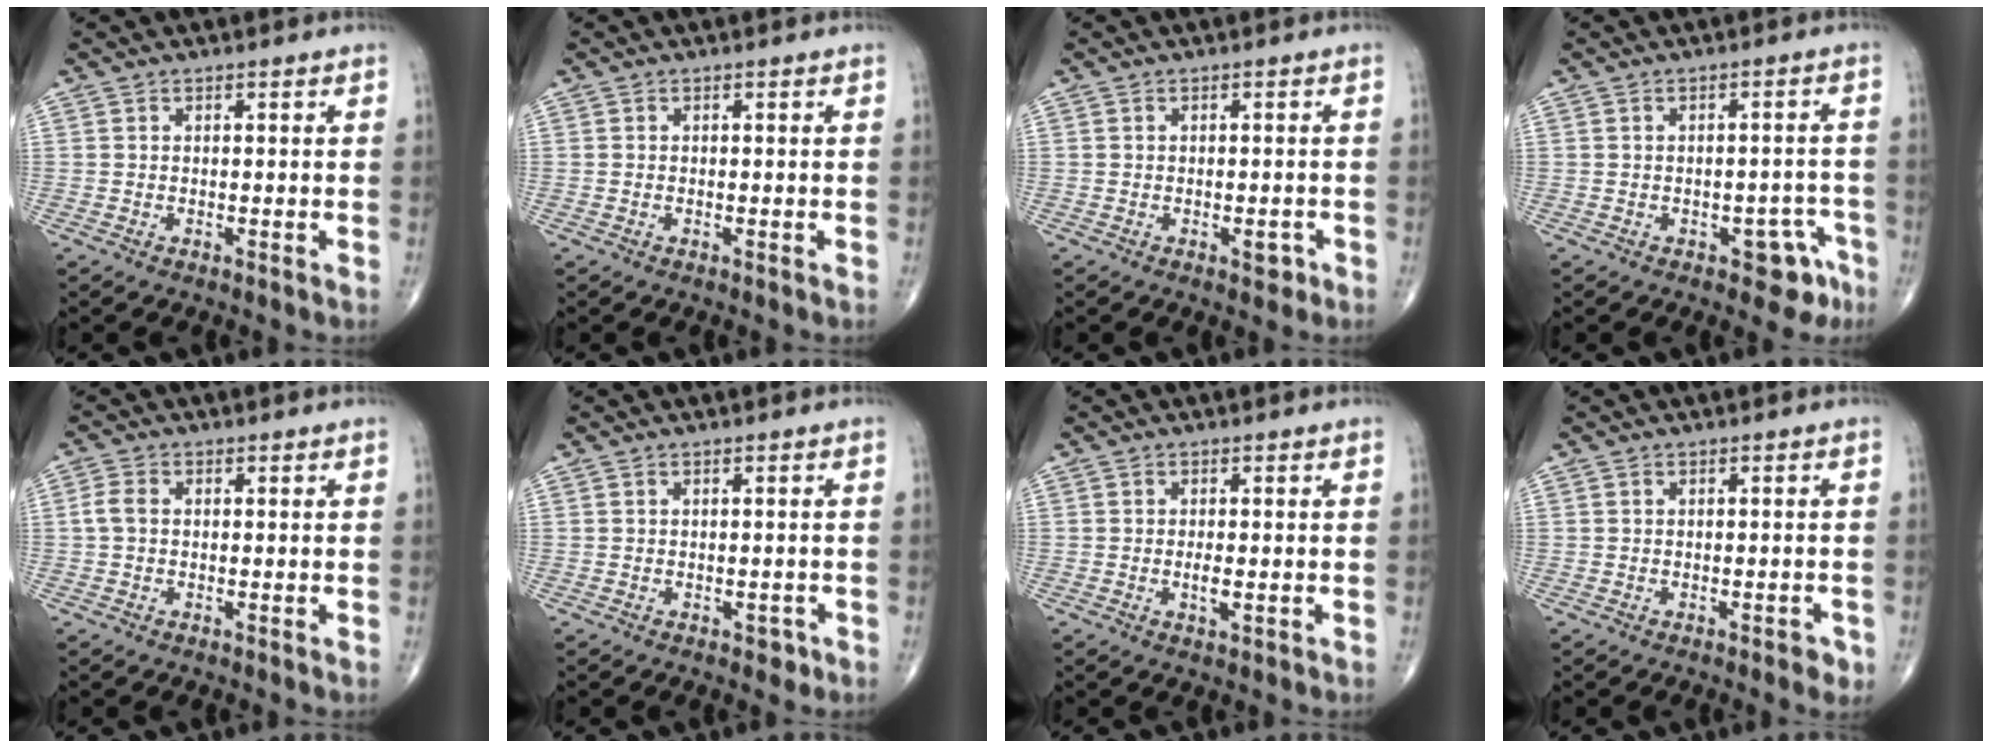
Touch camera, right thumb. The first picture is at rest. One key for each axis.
{"total": 0.0}
{"total": 2.0, "fx": -0.9, "fy": 1.0, "fz": 1.4, "tx": -0.006, "ty": 0.003, "tz": -0.010}
{"total": 5.6, "fx": -3.1, "fy": 3.2, "fz": 3.3, "tx": -0.006, "ty": 0.028, "tz": -0.034}
{"total": 2.6, "fx": 0.0, "fy": 1.8, "fz": 2.0, "tx": -0.043, "ty": 0.004, "tz": -0.006}
{"total": 1.5, "fx": -0.8, "fy": 1.0, "fz": 0.8, "tx": 0.003, "ty": 0.003, "tz": -0.009}
{"total": 2.2, "fx": -0.4, "fy": 0.8, "fz": 2.0, "tx": -0.033, "ty": -0.002, "tz": -0.006}
{"total": 1.9, "fx": -1.1, "fy": 0.8, "fz": 1.4, "tx": -0.013, "ty": 0.005, "tz": -0.013}